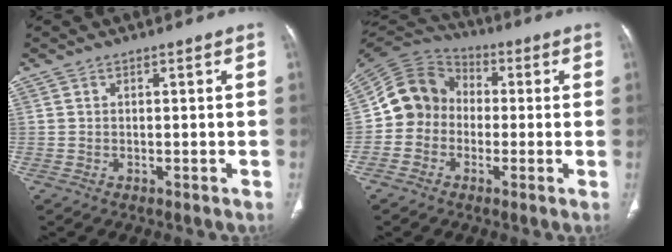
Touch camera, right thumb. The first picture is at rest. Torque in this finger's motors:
{"motor_torque": [-0.28, 0.56, 0.01, -0.21, 0.07]}